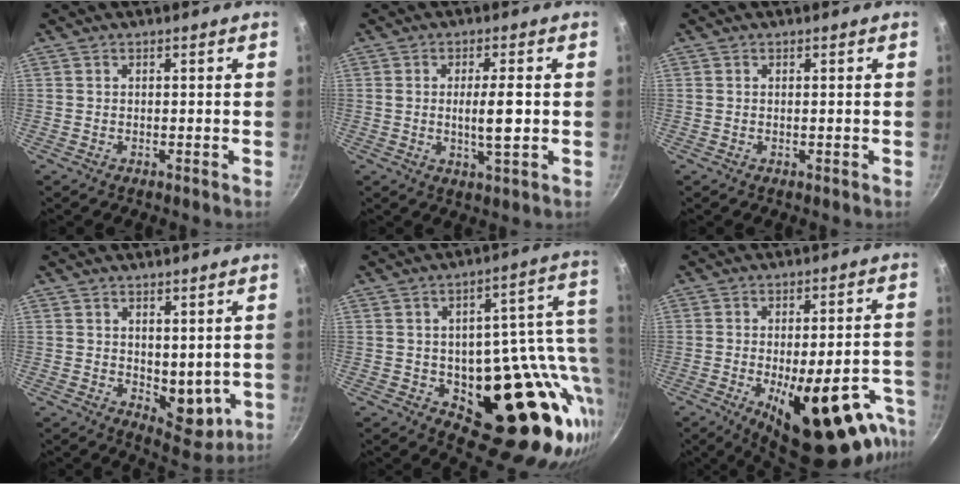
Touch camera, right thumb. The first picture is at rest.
{"total": 5.9, "force": [-0.1, 1.1, 5.8], "torque": [-0.102, -0.003, -0.001]}
{"total": 0.0}
{"total": 6.7, "force": [1.0, 4.1, 5.1], "torque": [-0.050, -0.024, 0.022]}
{"total": 27.3, "force": [-3.3, 14.1, 23.1], "torque": [-0.239, -0.019, -0.031]}
{"total": 21.6, "force": [-10.0, 8.6, 17.1], "torque": [-0.175, 0.021, -0.128]}